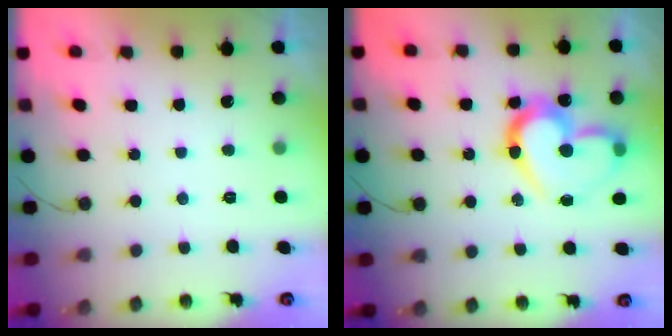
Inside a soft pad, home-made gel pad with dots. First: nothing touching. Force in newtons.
{"total": 17.6, "press": 17.5, "slide": 1.6}